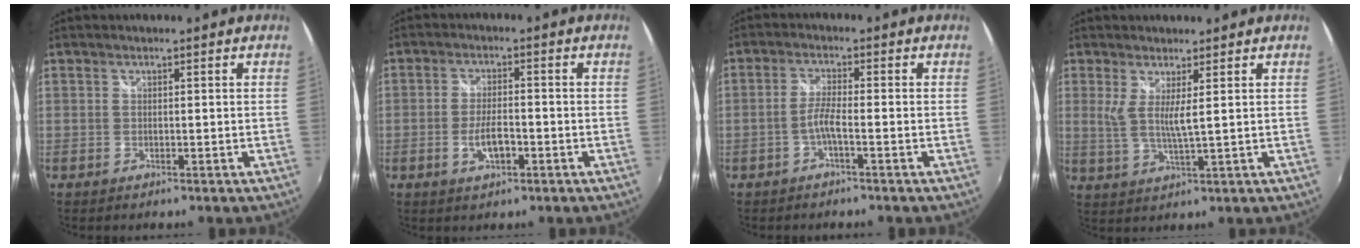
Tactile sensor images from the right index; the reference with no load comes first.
{"total": 5.0, "force": [-2.0, 1.9, 4.2], "torque": [-0.086, -0.002, -0.032]}
{"total": 2.8, "force": [-1.4, -0.2, 2.4], "torque": [-0.056, 0.004, -0.030]}
{"total": 4.5, "force": [1.4, 0.1, 4.3], "torque": [-0.087, -0.013, 0.023]}